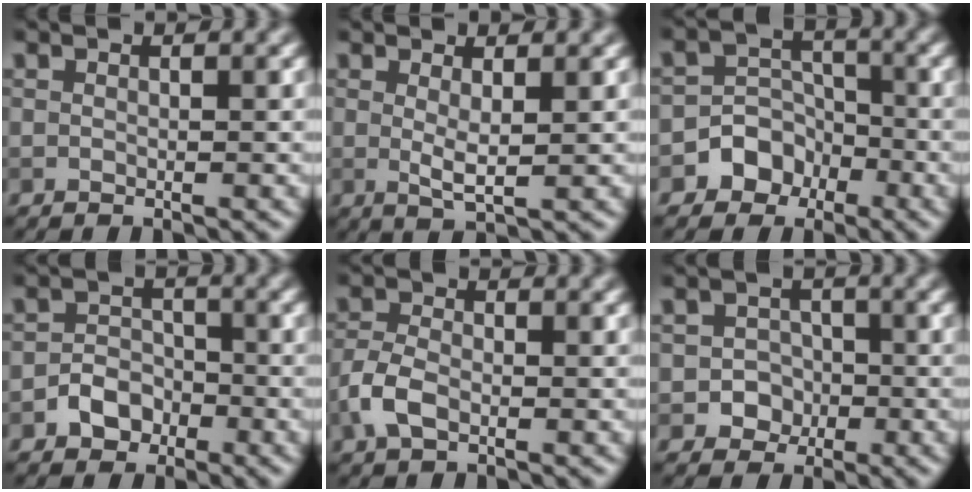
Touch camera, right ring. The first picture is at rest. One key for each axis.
{"total": 2.0, "fx": 0.5, "fy": 0.4, "fz": 1.9, "tx": -0.035, "ty": -0.006, "tz": 0.012}
{"total": 4.6, "fx": -2.4, "fy": 3.8, "fz": 0.9, "tx": 0.022, "ty": 0.010, "tz": -0.061}
{"total": 2.7, "fx": -1.5, "fy": 2.1, "fz": 0.9, "tx": -0.007, "ty": 0.007, "tz": -0.027}
{"total": 2.9, "fx": -1.2, "fy": 1.7, "fz": 2.1, "tx": -0.047, "ty": 0.002, "tz": -0.033}
{"total": 2.7, "fx": -0.9, "fy": 2.5, "fz": 0.7, "tx": 0.009, "ty": 0.005, "tz": -0.025}